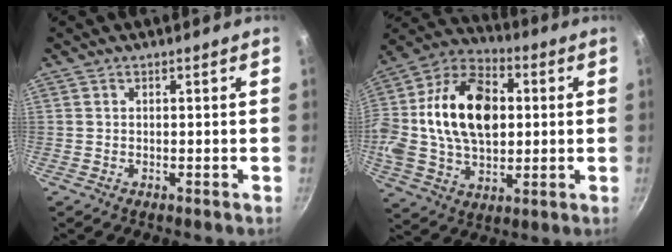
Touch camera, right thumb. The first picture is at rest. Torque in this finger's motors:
{"motor_torque": [2.01, 3.00, 1.84, 0.37, 0.63]}